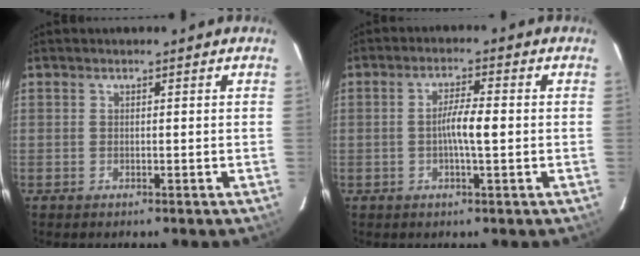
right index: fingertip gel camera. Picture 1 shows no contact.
{"total": 5.0, "force": [-0.5, 0.7, 4.9], "torque": [-0.092, 0.007, -0.010]}